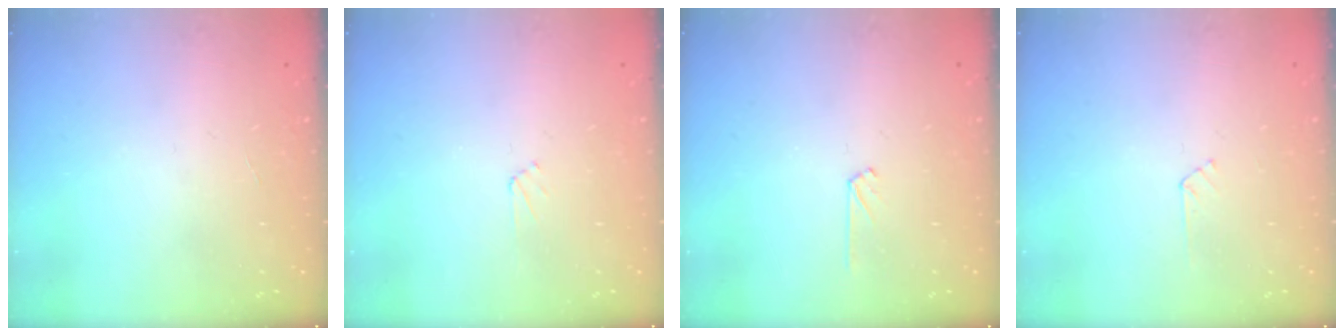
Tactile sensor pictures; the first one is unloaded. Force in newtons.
{"total": 2.7, "press": 2.6, "slide": 0.4}
{"total": 2.5, "press": 2.5, "slide": 0.3}
{"total": 3.0, "press": 3.0, "slide": 0.3}